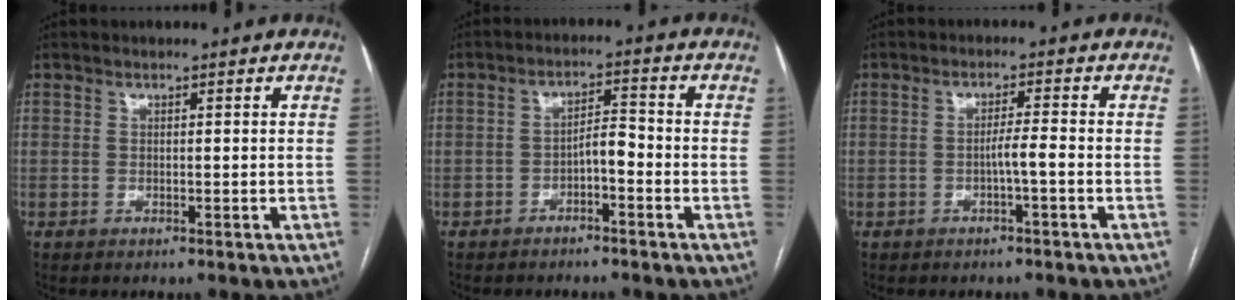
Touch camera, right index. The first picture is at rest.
{"total": 3.6, "force": [-1.8, 1.1, 2.9], "torque": [-0.048, 0.014, -0.030]}
{"total": 2.4, "force": [-1.0, -0.3, 2.2], "torque": [-0.034, 0.002, -0.019]}